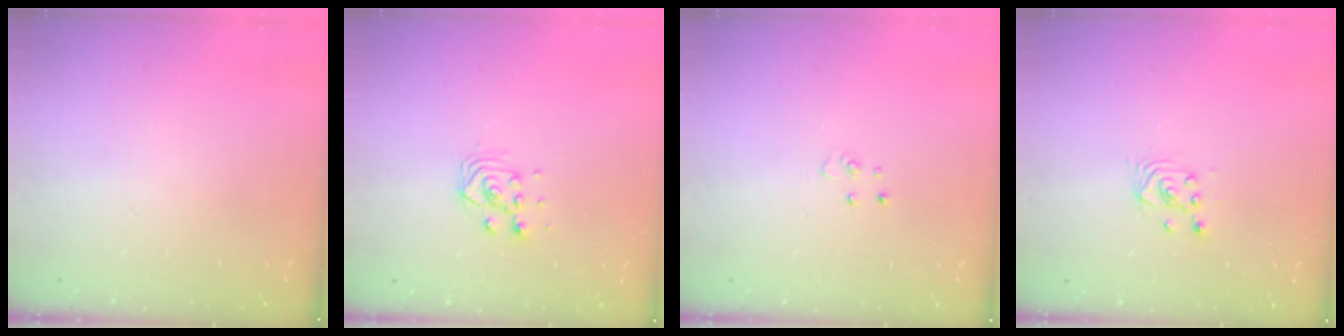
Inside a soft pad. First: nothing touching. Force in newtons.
{"total": 7.3, "press": 7.3, "slide": 0.4}
{"total": 3.4, "press": 3.4, "slide": 0.3}
{"total": 2.2, "press": 2.2, "slide": 0.3}